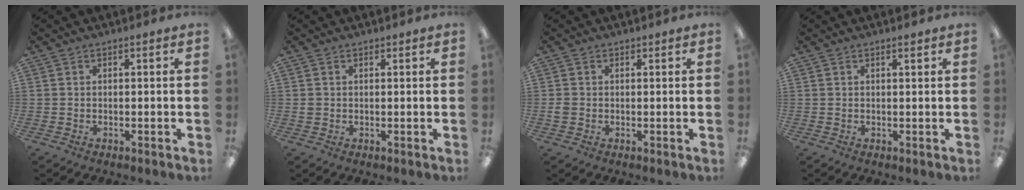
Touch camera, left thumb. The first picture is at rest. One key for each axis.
{"total": 1.2, "fx": 0.5, "fy": 1.1, "fz": 0.2, "tx": -0.006, "ty": 0.004, "tz": 0.008}
{"total": 1.7, "fx": 0.0, "fy": 1.6, "fz": 0.7, "tx": -0.012, "ty": 0.005, "tz": -0.001}
{"total": 0.8, "fx": 0.7, "fy": 0.1, "fz": 0.5, "tx": -0.010, "ty": -0.001, "tz": 0.012}